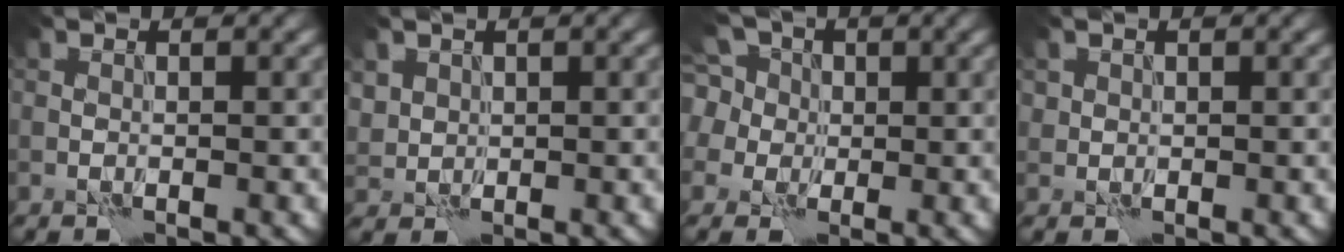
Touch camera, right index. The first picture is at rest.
{"total": 1.7, "force": [0.8, 1.4, 0.2], "torque": [-0.008, -0.002, 0.020]}
{"total": 7.4, "force": [2.6, 6.2, 3.2], "torque": [-0.073, 0.031, 0.016]}
{"total": 0.9, "force": [0.5, 0.8, 0.0], "torque": [0.004, -0.002, 0.011]}